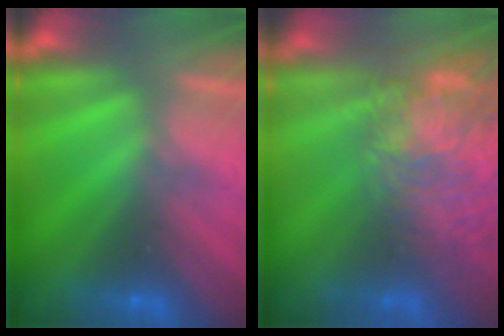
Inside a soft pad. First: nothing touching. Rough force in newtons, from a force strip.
{"total": 8.1}